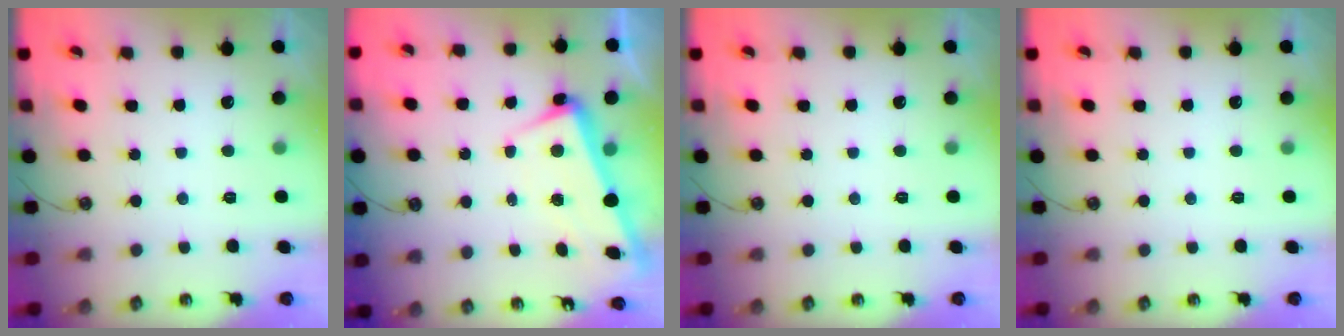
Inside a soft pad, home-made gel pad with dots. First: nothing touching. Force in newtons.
{"total": 3.0, "press": 2.9, "slide": 0.8}
{"total": 0.0}
{"total": 0.0}